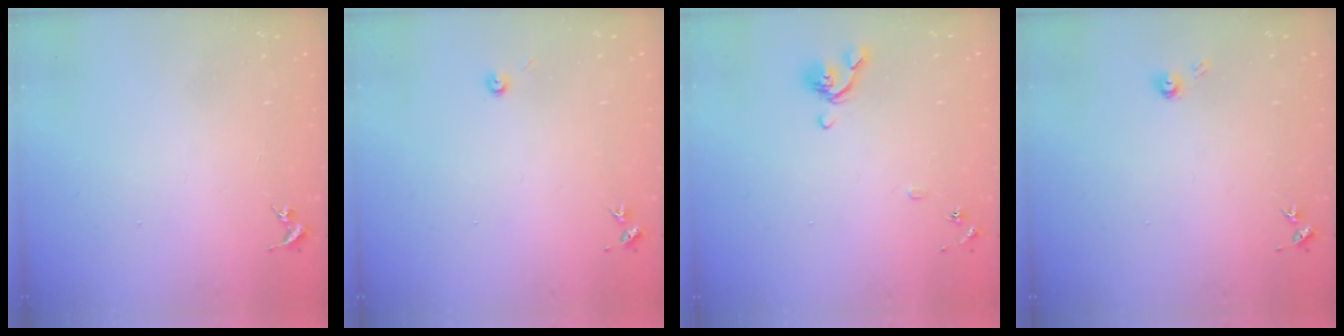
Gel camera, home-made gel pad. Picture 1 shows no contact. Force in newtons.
{"total": 3.2, "press": 3.2, "slide": 0.3}
{"total": 7.9, "press": 7.7, "slide": 1.4}
{"total": 3.9, "press": 3.9, "slide": 0.5}